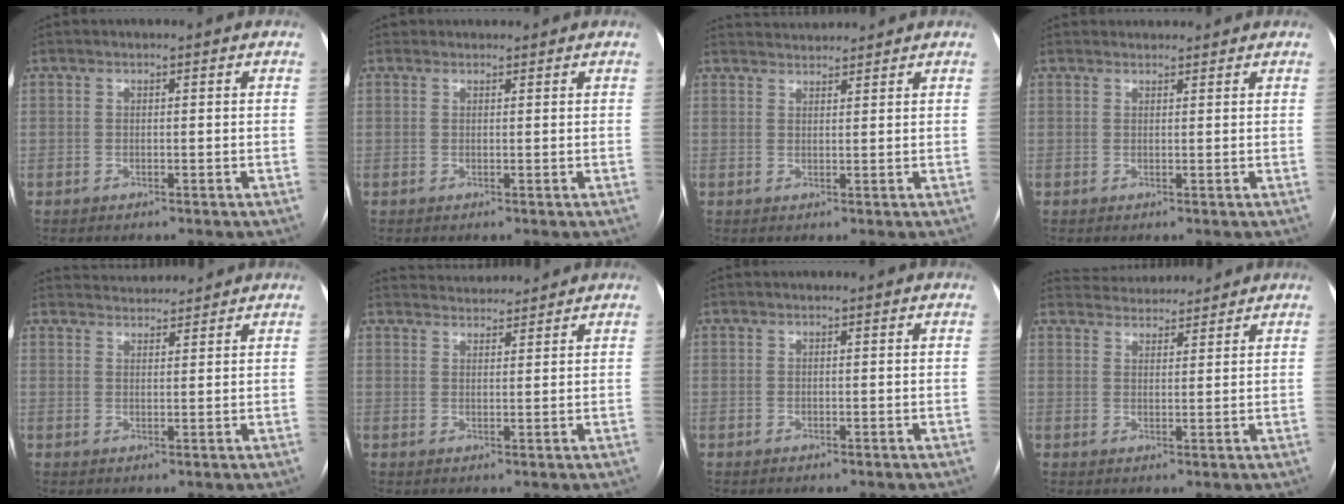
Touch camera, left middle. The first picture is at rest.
{"total": 0.8, "force": [0.7, 0.4, -0.1], "torque": [-0.002, 0.008, 0.011]}
{"total": 4.1, "force": [4.1, 0.2, 0.2], "torque": [-0.010, 0.027, 0.068]}
{"total": 2.7, "force": [2.6, 0.7, 0.2], "torque": [-0.004, 0.024, 0.036]}
{"total": 5.5, "force": [5.4, 0.6, 0.5], "torque": [-0.013, 0.026, 0.080]}
{"total": 6.0, "force": [5.9, 0.7, 0.7], "torque": [-0.015, 0.025, 0.086]}
{"total": 0.0}
{"total": 8.0, "force": [7.8, 1.6, 1.2], "torque": [-0.022, 0.024, 0.113]}